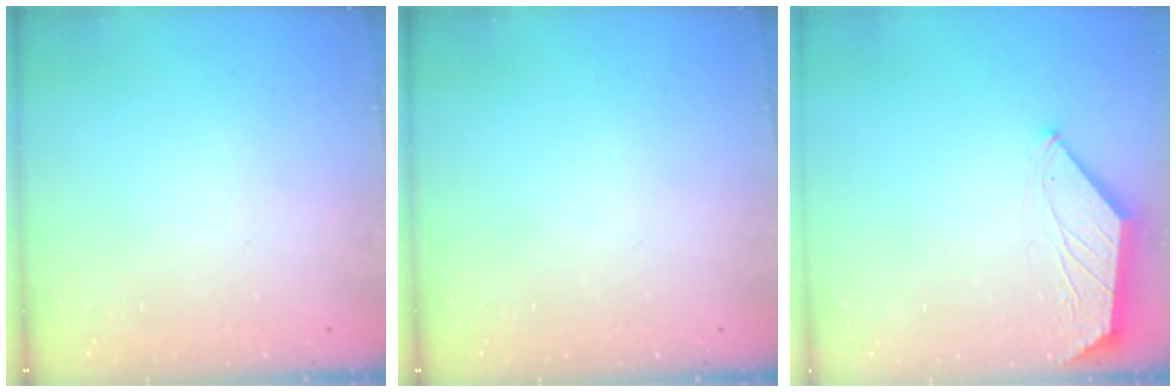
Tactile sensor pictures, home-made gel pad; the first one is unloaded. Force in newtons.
{"total": 0.0}
{"total": 1.1, "press": 1.1, "slide": 0.2}